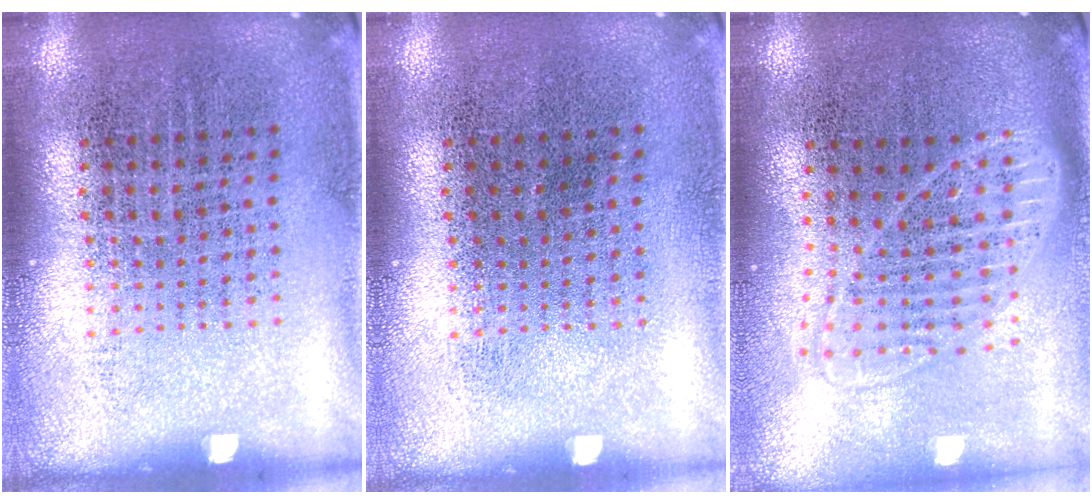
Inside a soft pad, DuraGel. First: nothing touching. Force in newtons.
{"total": 0.0}
{"total": 1.8, "press": 1.5, "slide": 1.0}